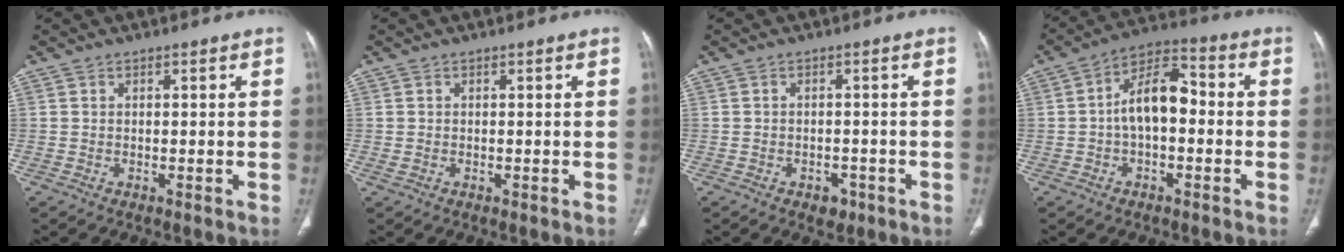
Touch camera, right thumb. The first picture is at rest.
{"total": 0.8, "force": [-0.1, 0.6, 0.4], "torque": [-0.014, 0.003, 0.003]}
{"total": 2.9, "force": [-1.6, 2.0, 1.3], "torque": [-0.005, 0.006, -0.015]}
{"total": 8.4, "force": [-0.6, 4.6, 7.1], "torque": [-0.112, 0.035, -0.021]}